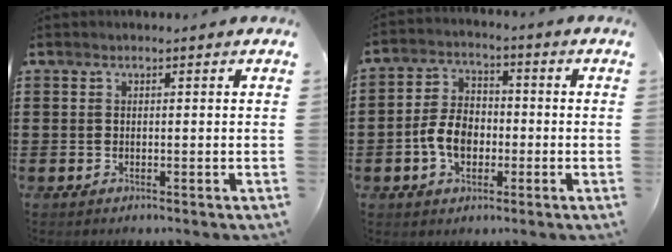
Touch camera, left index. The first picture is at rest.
{"total": 6.4, "force": [-2.0, 4.4, 4.3], "torque": [-0.108, 0.005, -0.044]}